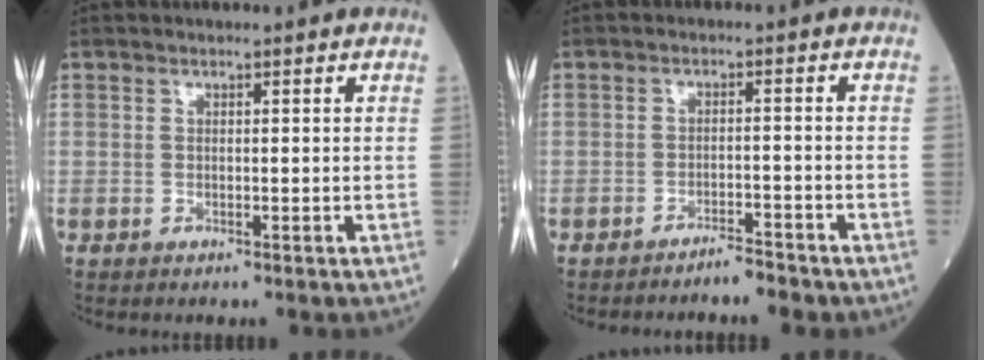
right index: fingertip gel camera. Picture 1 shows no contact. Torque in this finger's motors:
{"motor_torque": [-0.07, -0.16, 0.02, 0.00]}